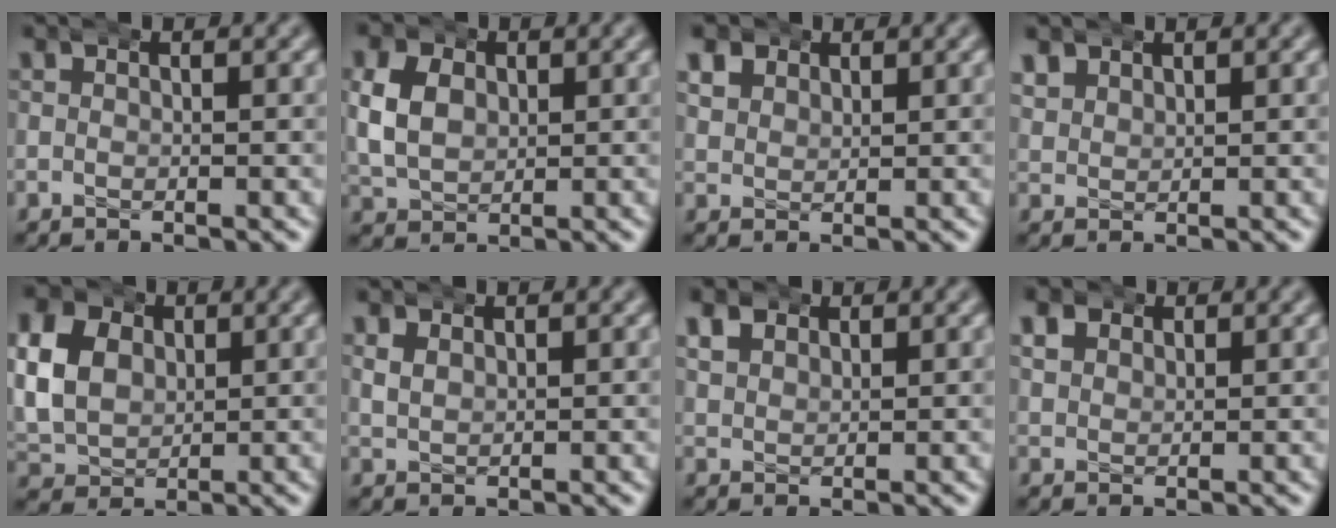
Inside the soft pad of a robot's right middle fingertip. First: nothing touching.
{"total": 5.9, "force": [0.4, 5.2, 2.7], "torque": [-0.078, -0.013, 0.013]}
{"total": 2.9, "force": [1.7, 2.3, 0.8], "torque": [-0.022, -0.003, 0.033]}
{"total": 2.1, "force": [1.5, 1.4, 0.4], "torque": [-0.010, 0.001, 0.032]}
{"total": 9.9, "force": [1.2, 8.9, 4.3], "torque": [-0.120, -0.019, 0.016]}
{"total": 1.5, "force": [0.7, 1.3, 0.3], "torque": [-0.011, -0.002, 0.017]}
{"total": 2.4, "force": [1.5, 1.7, 0.7], "torque": [-0.019, -0.003, 0.031]}
{"total": 2.4, "force": [1.2, 2.0, 0.7], "torque": [-0.017, -0.004, 0.025]}